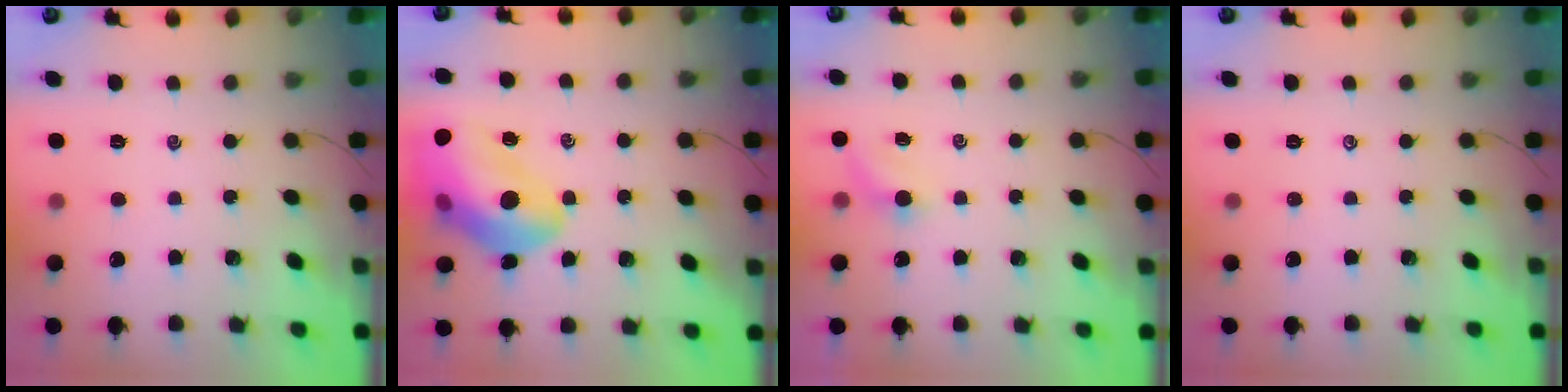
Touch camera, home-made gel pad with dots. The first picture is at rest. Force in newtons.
{"total": 19.3, "press": 18.9, "slide": 3.7}
{"total": 3.5, "press": 3.4, "slide": 0.9}
{"total": 0.0}